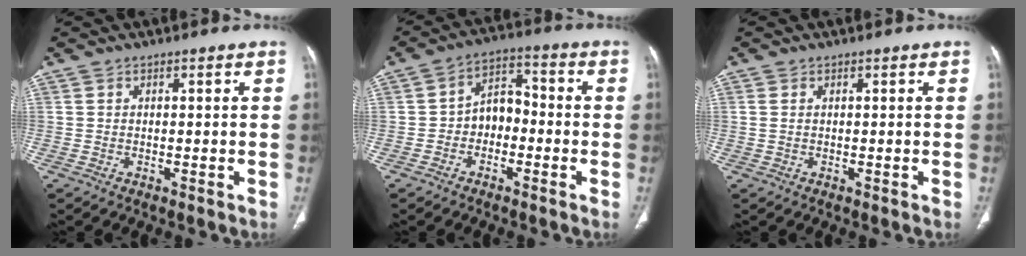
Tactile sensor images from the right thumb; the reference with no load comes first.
{"total": 6.8, "force": [-1.6, 5.1, 4.2], "torque": [-0.041, 0.036, -0.041]}
{"total": 0.8, "force": [0.2, 0.4, 0.7], "torque": [-0.021, 0.008, 0.008]}